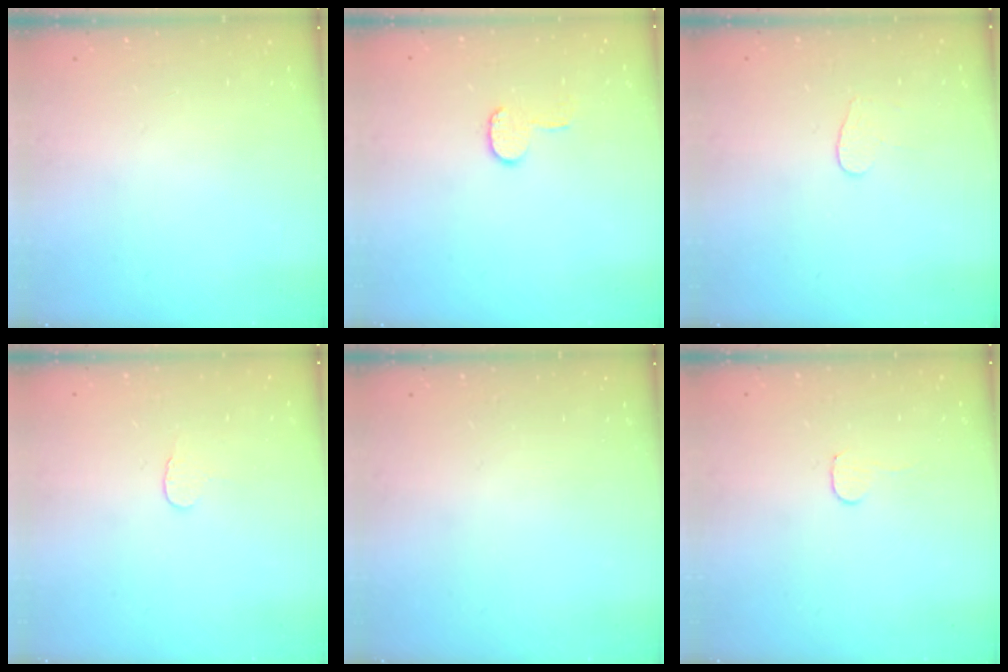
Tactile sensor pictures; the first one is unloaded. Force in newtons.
{"total": 5.9, "press": 5.9, "slide": 0.4}
{"total": 3.8, "press": 3.8, "slide": 0.3}
{"total": 3.4, "press": 3.4, "slide": 0.3}
{"total": 0.0}
{"total": 3.2, "press": 3.1, "slide": 0.3}